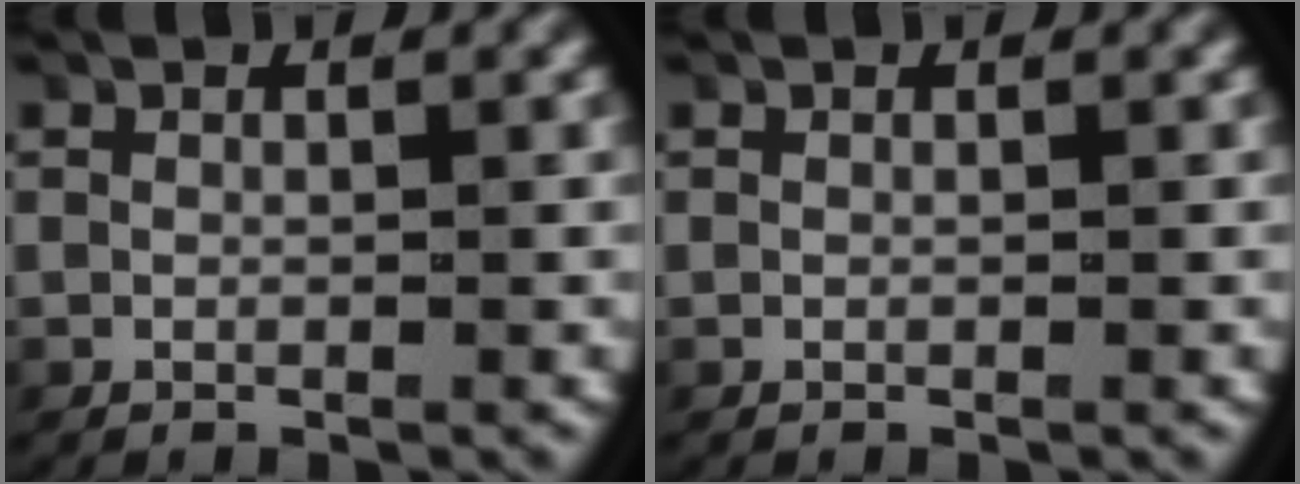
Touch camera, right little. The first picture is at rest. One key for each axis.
{"total": 0.0}